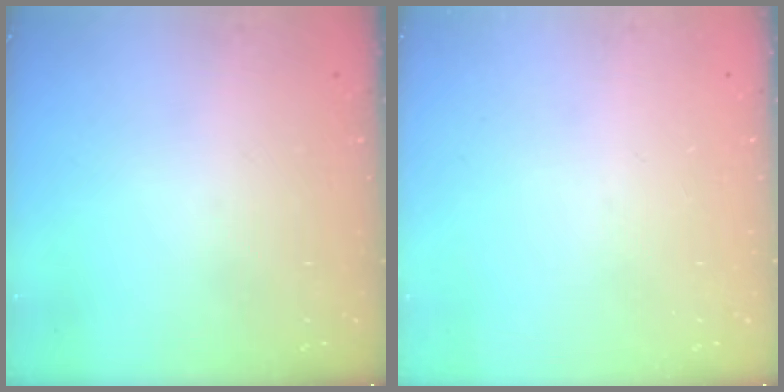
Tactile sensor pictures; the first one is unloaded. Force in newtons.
{"total": 0.0}